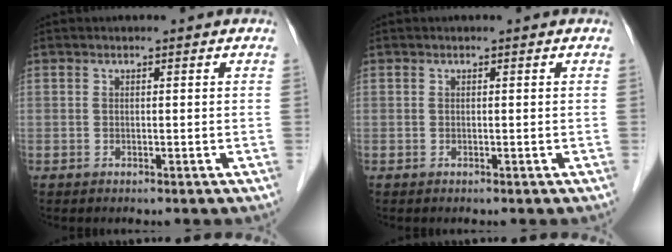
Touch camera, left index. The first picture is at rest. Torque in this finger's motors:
{"motor_torque": [-0.02, -0.02, 0.00, 0.00]}